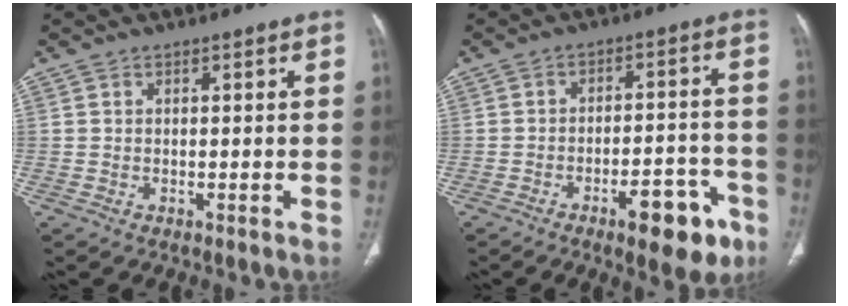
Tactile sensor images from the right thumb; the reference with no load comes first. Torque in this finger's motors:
{"motor_torque": [1.24, 1.93, 0.00, -0.05, 0.17]}